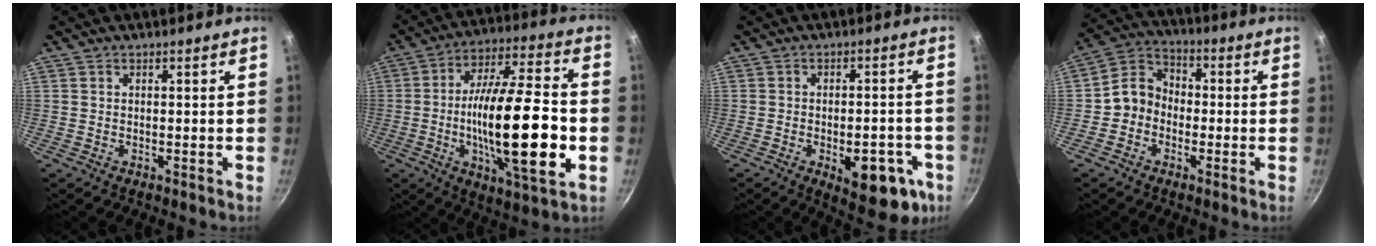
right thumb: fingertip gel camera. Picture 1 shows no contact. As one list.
[{"total": 23.7, "force": [-3.9, 7.0, 22.3], "torque": [-0.365, 0.023, -0.067]}, {"total": 13.6, "force": [-4.9, 6.5, 10.9], "torque": [-0.102, 0.012, -0.054]}, {"total": 7.4, "force": [-1.7, 6.3, 3.4], "torque": [-0.033, 0.030, -0.052]}]